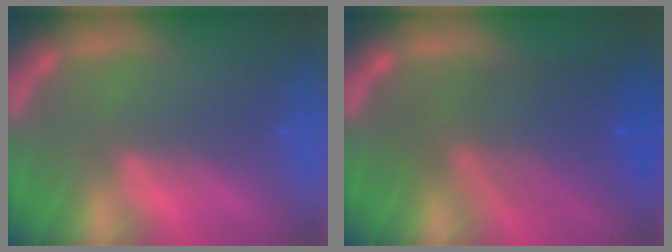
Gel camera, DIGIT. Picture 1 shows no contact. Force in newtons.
{"total": 7.5}